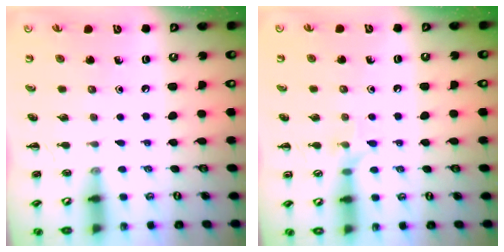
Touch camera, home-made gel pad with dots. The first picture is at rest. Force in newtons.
{"total": 5.5, "press": 5.4, "slide": 0.9}